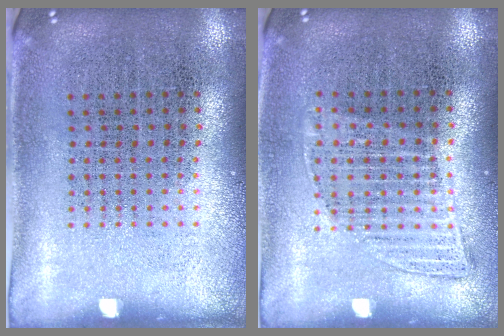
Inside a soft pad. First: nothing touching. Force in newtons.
{"total": 1.2, "press": 1.0, "slide": 0.6}